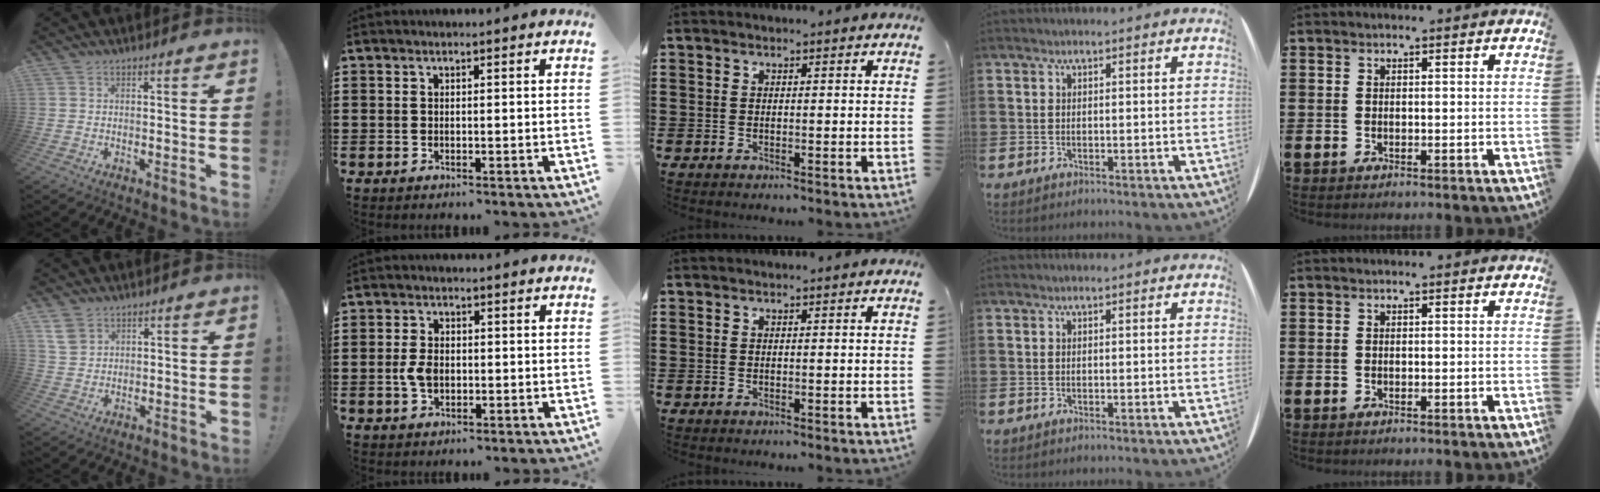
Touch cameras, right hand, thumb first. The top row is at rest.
{"thumb": {"total": 5.0, "force": [3.2, 3.2, 2.1], "torque": [-0.033, -0.014, 0.063]}, "index": {"total": 3.7, "force": [-0.4, 2.4, 2.8], "torque": [-0.069, 0.000, -0.012]}}